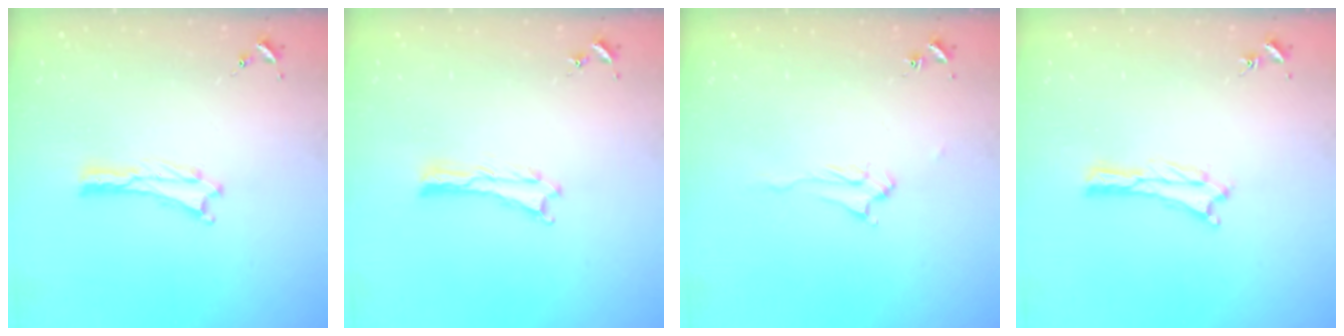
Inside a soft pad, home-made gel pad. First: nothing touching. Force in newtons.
{"total": 0.0}
{"total": 2.5, "press": 2.4, "slide": 0.4}
{"total": 0.0}